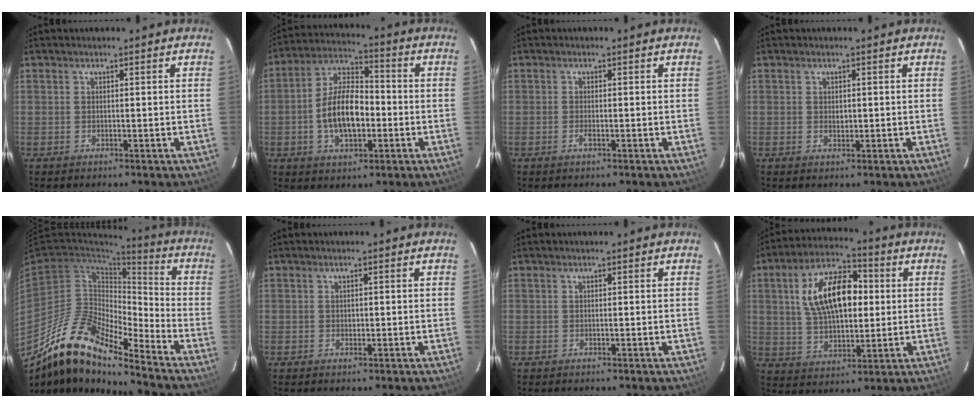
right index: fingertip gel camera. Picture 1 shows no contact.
{"total": 12.1, "force": [-2.6, 6.1, 10.1], "torque": [-0.197, 0.020, -0.044]}
{"total": 1.3, "force": [-0.7, 0.4, 1.0], "torque": [-0.021, 0.001, -0.014]}
{"total": 0.9, "force": [0.0, 0.8, 0.5], "torque": [-0.005, 0.003, 0.000]}
{"total": 16.5, "force": [-13.0, 3.8, 9.5], "torque": [-0.161, -0.016, -0.255]}
{"total": 0.7, "force": [-0.2, 0.6, 0.2], "torque": [-0.002, 0.002, -0.002]}
{"total": 0.0}
{"total": 15.8, "force": [3.0, 8.4, 13.1], "torque": [-0.236, 0.028, 0.054]}